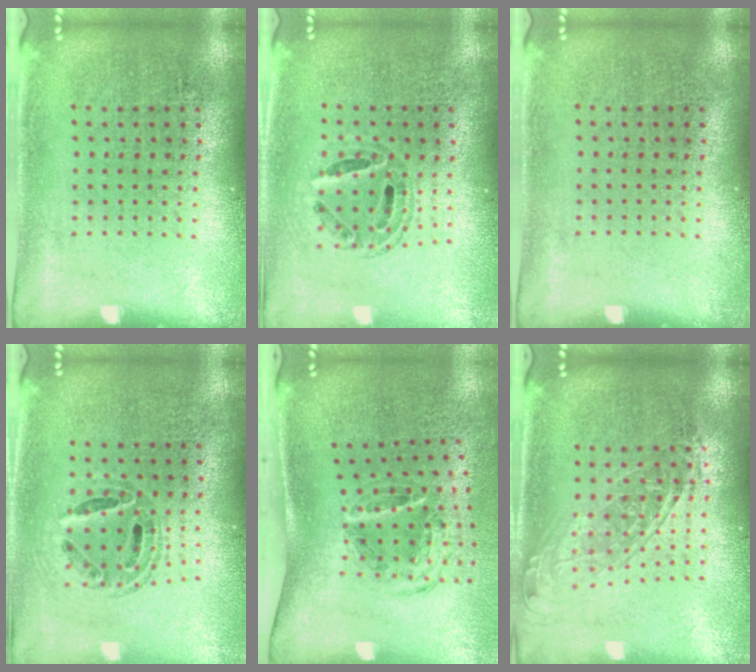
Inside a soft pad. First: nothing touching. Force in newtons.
{"total": 0.6, "press": 0.6, "slide": 0.2}
{"total": 0.0}
{"total": 0.7, "press": 0.7, "slide": 0.1}
{"total": 1.5, "press": 1.1, "slide": 1.0}
{"total": 1.5, "press": 1.2, "slide": 0.9}